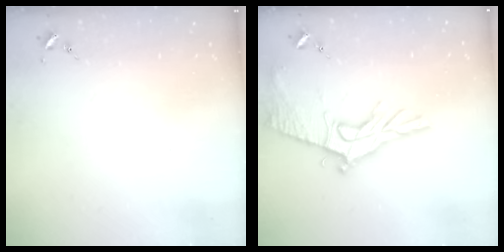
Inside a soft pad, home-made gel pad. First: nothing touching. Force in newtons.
{"total": 16.7, "press": 16.7, "slide": 0.7}